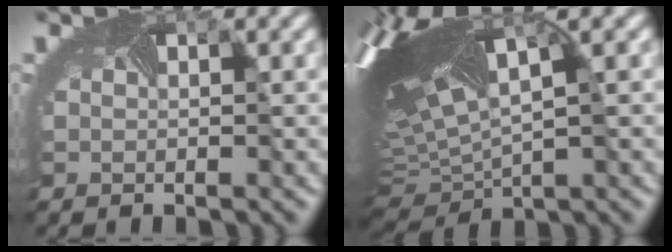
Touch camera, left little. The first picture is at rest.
{"total": 11.8, "force": [2.9, 5.4, 10.2], "torque": [-0.268, -0.001, 0.079]}